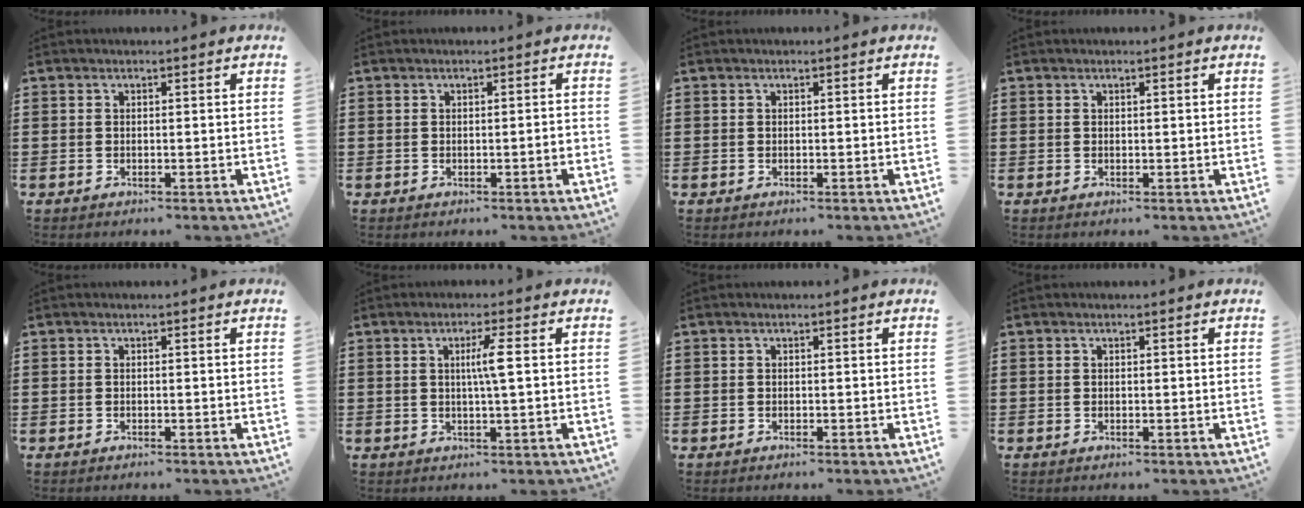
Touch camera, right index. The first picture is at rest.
{"total": 1.3, "force": [-0.3, 0.0, 1.2], "torque": [-0.019, -0.003, -0.006]}
{"total": 0.0}
{"total": 0.0}
{"total": 0.0}
{"total": 3.6, "force": [0.5, -0.2, 3.5], "torque": [-0.067, -0.003, 0.003]}
{"total": 0.0}
{"total": 0.0}